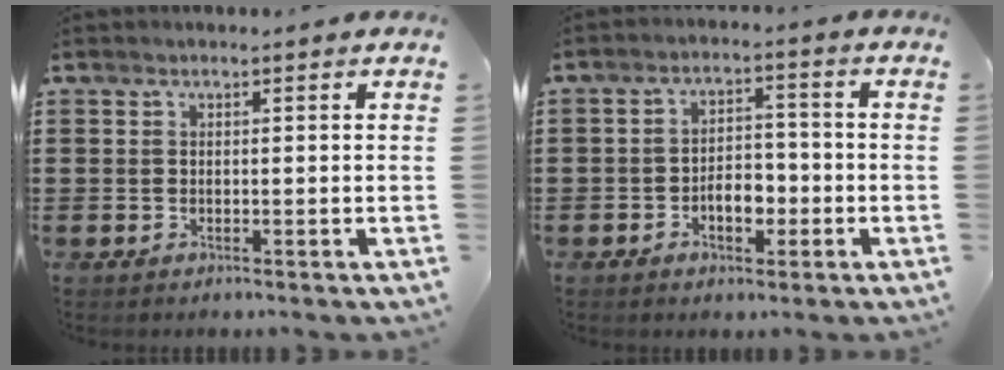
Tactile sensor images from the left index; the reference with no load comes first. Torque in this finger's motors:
{"motor_torque": [0.24, 0.14, 0.18, 0.05]}